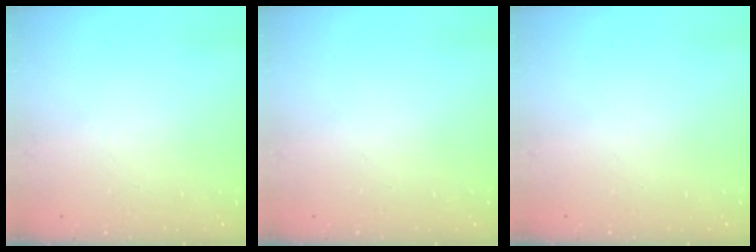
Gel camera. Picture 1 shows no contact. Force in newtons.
{"total": 0.0}
{"total": 0.0}